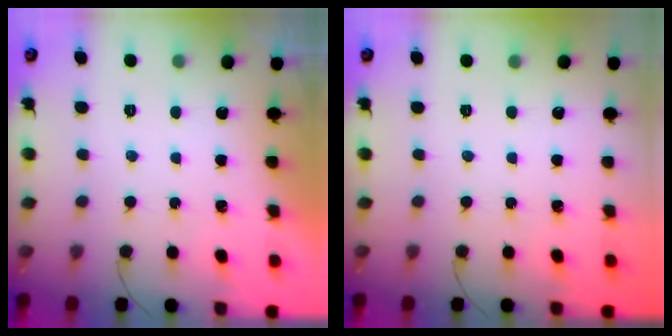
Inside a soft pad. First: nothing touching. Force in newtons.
{"total": 0.0}